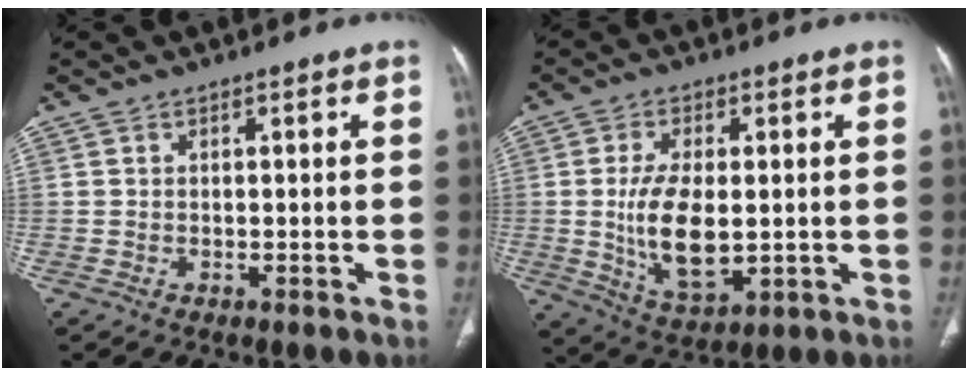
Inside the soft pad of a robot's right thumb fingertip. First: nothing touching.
{"total": 11.9, "force": [-0.3, 6.0, 10.3], "torque": [-0.191, -0.018, 0.007]}